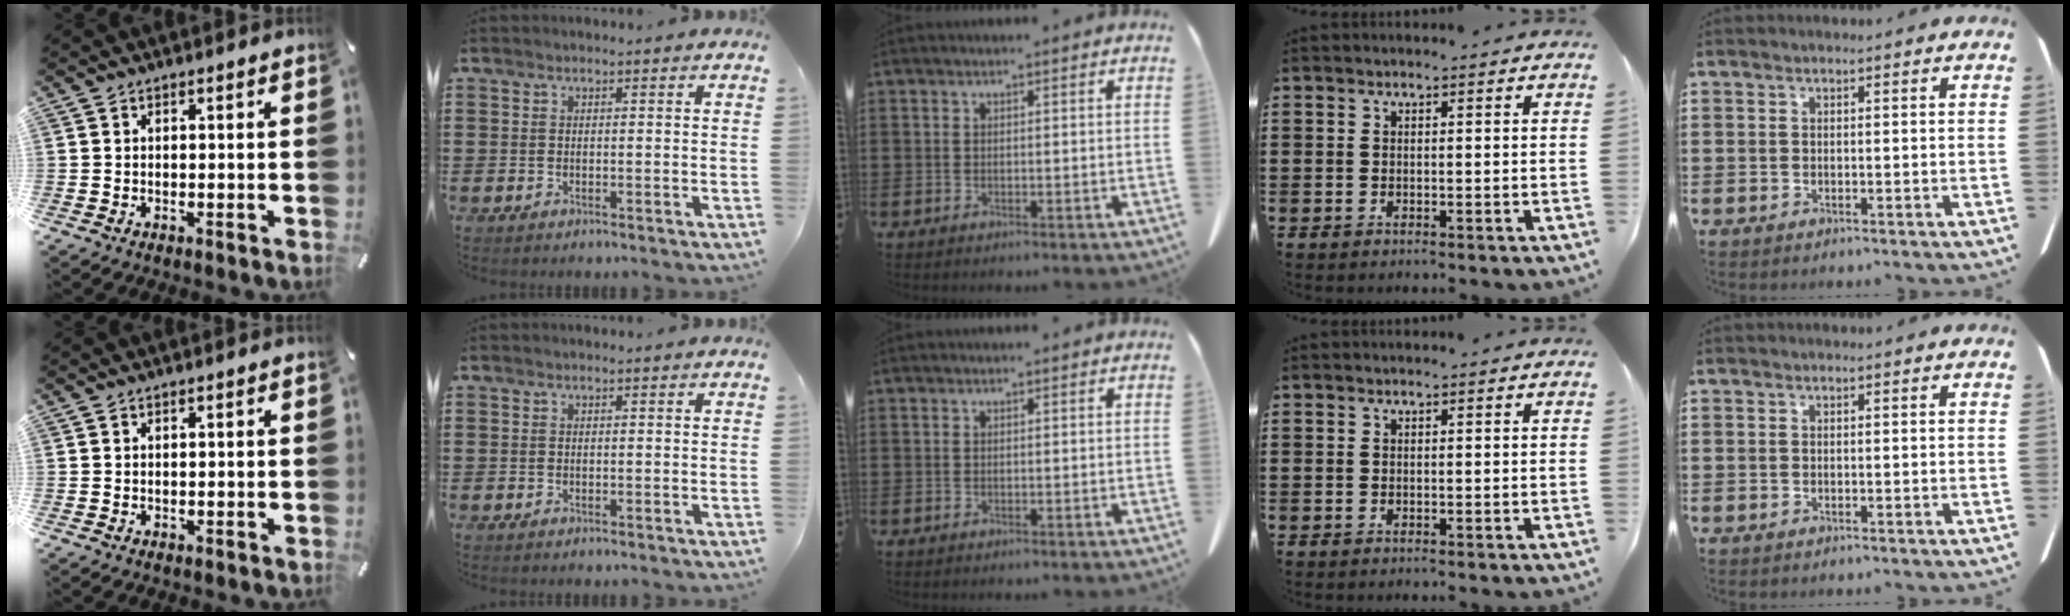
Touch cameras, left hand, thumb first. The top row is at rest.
{}